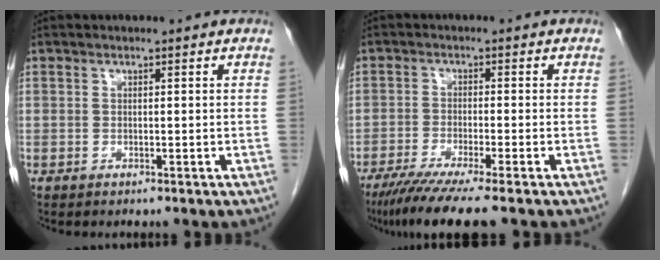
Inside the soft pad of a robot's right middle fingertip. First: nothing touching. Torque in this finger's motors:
{"motor_torque": [1.16, -0.97, 0.16, 0.10]}